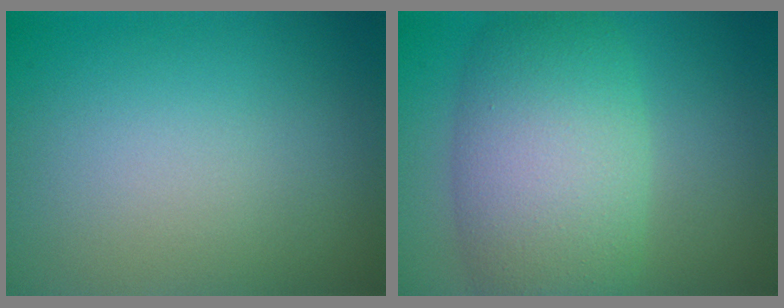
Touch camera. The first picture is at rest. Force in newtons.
{"total": 8.8, "press": 8.8, "slide": 0.5}